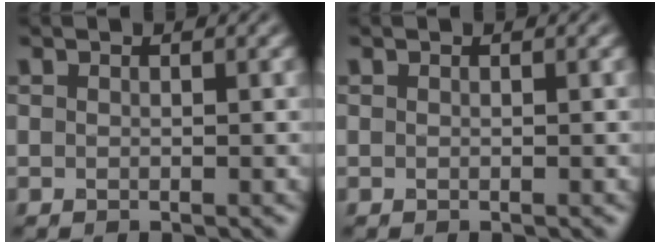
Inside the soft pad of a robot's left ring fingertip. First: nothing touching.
{"total": 0.0}